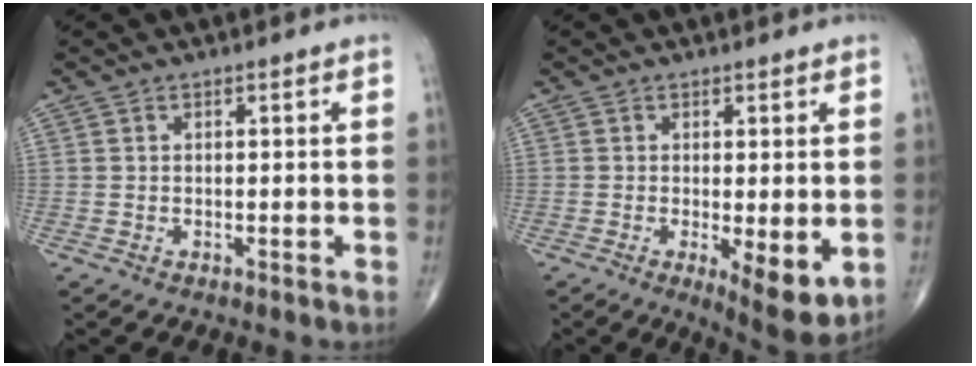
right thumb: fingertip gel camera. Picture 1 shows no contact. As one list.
[{"total": 7.6, "force": [-1.5, 2.5, 7.1], "torque": [-0.101, -0.024, -0.019]}]